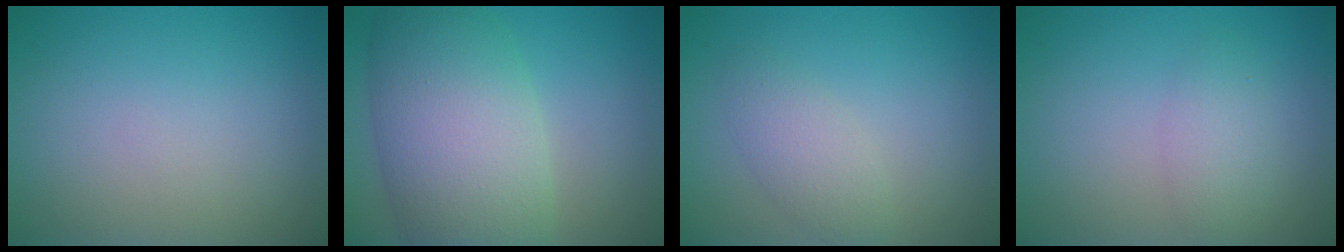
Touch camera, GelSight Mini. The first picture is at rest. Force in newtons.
{"total": 10.1, "press": 10.0, "slide": 0.5}
{"total": 2.4, "press": 2.4, "slide": 0.1}
{"total": 2.2, "press": 2.2, "slide": 0.1}